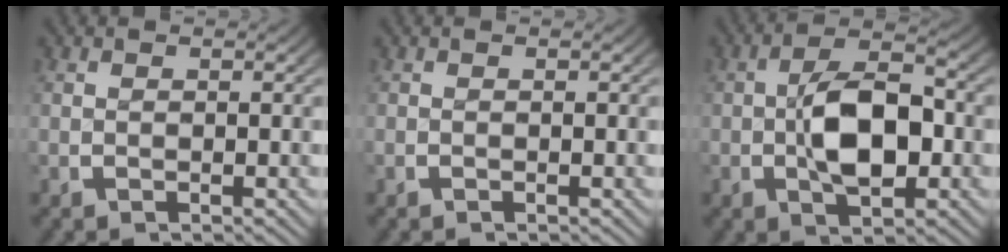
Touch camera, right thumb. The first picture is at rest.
{"total": 0.0}
{"total": 8.2, "force": [-1.1, 4.8, 6.6], "torque": [-0.126, -0.018, -0.014]}